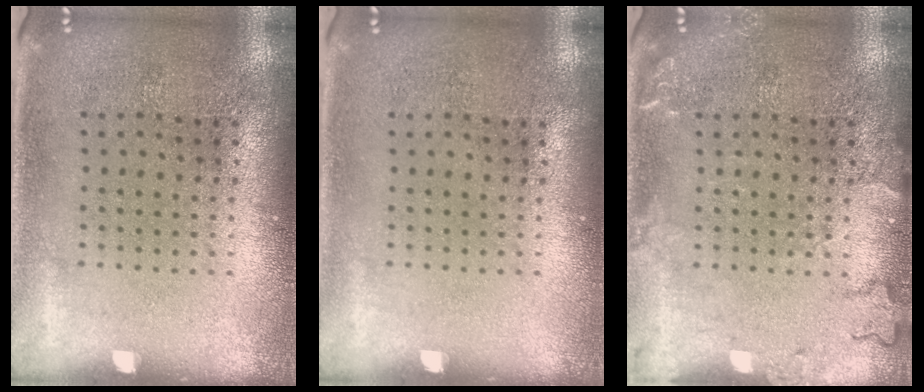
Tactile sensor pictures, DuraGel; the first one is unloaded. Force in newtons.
{"total": 0.0}
{"total": 1.9, "press": 1.9, "slide": 0.3}